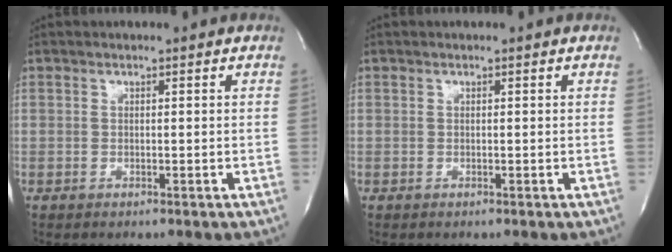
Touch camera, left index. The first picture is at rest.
{"total": 0.0}